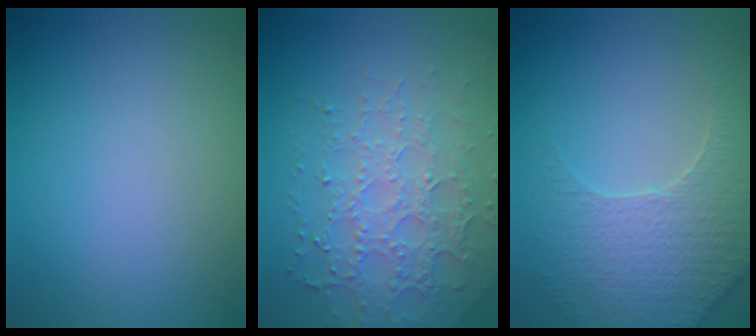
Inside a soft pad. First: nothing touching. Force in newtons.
{"total": 4.8, "press": 4.2, "slide": 2.4}
{"total": 4.1, "press": 4.0, "slide": 0.9}